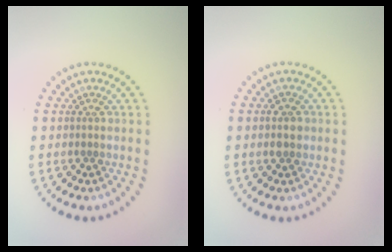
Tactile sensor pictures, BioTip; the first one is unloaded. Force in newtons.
{"total": 1.5, "press": 1.4, "slide": 0.1}